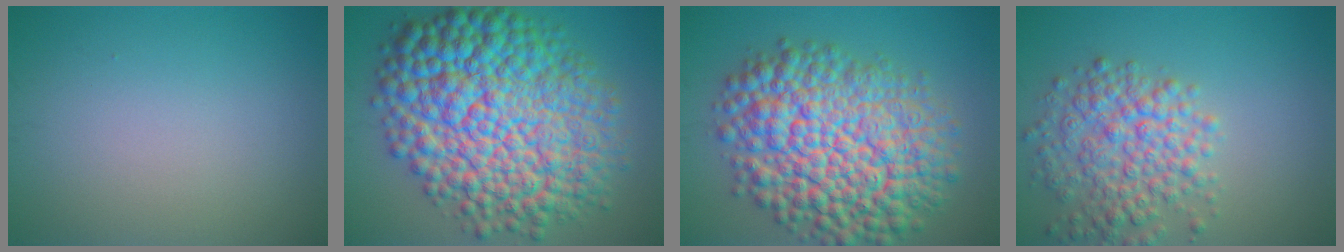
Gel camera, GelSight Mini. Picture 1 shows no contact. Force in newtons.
{"total": 16.5, "press": 16.5, "slide": 0.1}
{"total": 13.8, "press": 13.7, "slide": 0.5}
{"total": 5.7, "press": 5.7, "slide": 0.3}